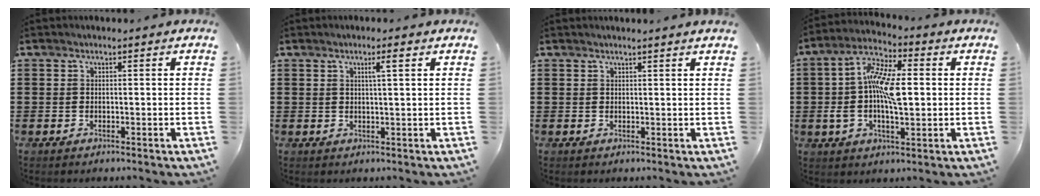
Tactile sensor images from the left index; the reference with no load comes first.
{"total": 2.6, "force": [1.2, 0.2, 2.3], "torque": [-0.039, -0.001, 0.016]}
{"total": 1.1, "force": [1.0, -0.2, 0.4], "torque": [-0.007, -0.004, 0.020]}
{"total": 10.4, "force": [0.0, 4.2, 9.5], "torque": [-0.198, 0.007, -0.006]}